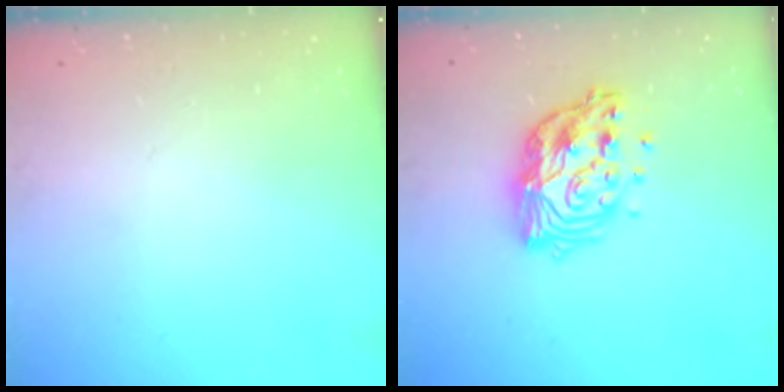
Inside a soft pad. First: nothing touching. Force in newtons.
{"total": 16.8, "press": 16.7, "slide": 1.5}